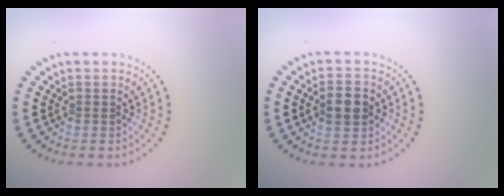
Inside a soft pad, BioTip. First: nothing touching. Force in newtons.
{"total": 3.0, "press": 3.0, "slide": 0.1}